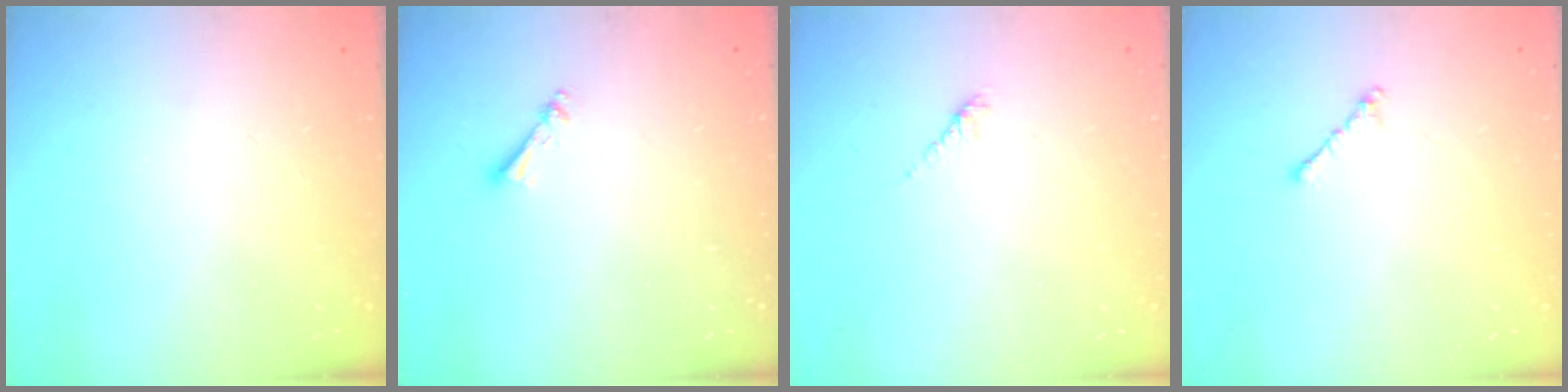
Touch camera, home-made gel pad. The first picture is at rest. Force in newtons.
{"total": 3.7, "press": 3.7, "slide": 0.3}
{"total": 2.6, "press": 2.4, "slide": 0.7}
{"total": 1.0, "press": 0.9, "slide": 0.4}